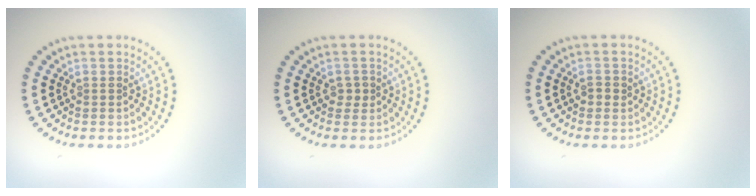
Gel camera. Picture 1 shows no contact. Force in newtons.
{"total": 1.0, "press": 1.0, "slide": 0.4}
{"total": 1.0, "press": 1.0, "slide": 0.3}